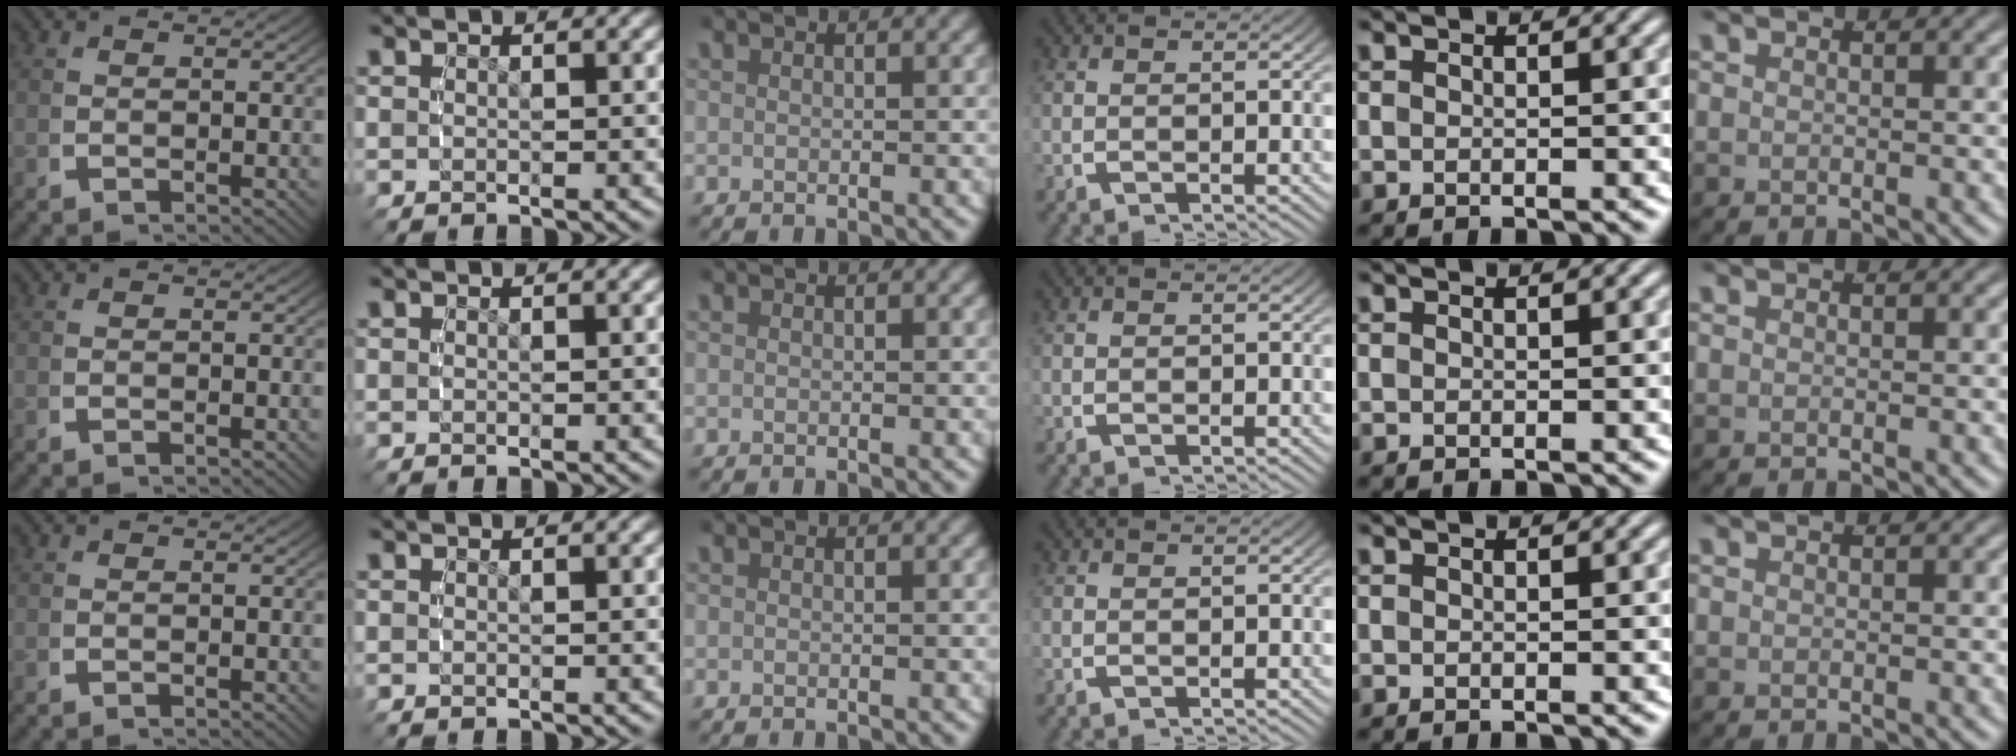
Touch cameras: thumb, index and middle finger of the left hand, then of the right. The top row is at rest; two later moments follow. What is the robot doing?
{"motion": "reach", "object": "plastic wrap"}